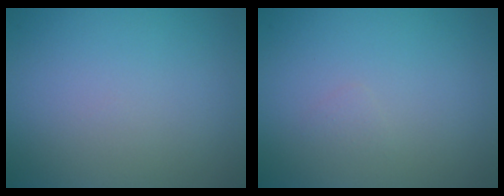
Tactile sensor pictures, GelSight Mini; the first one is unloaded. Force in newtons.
{"total": 0.5, "press": 0.5, "slide": 0.0}